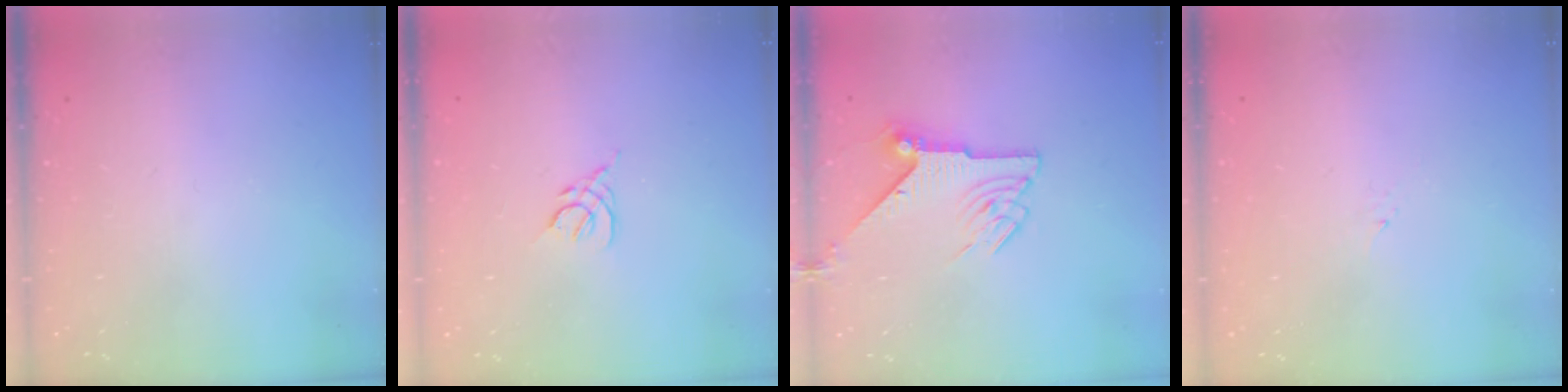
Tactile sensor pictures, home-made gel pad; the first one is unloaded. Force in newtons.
{"total": 2.8, "press": 2.8, "slide": 0.7}
{"total": 8.3, "press": 8.3, "slide": 0.4}
{"total": 1.2, "press": 1.1, "slide": 0.2}